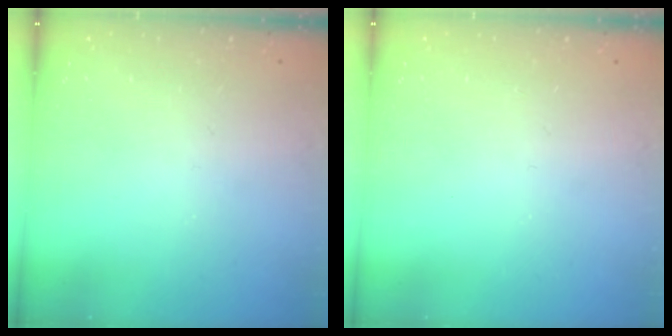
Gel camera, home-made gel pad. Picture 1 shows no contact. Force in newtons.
{"total": 0.0}